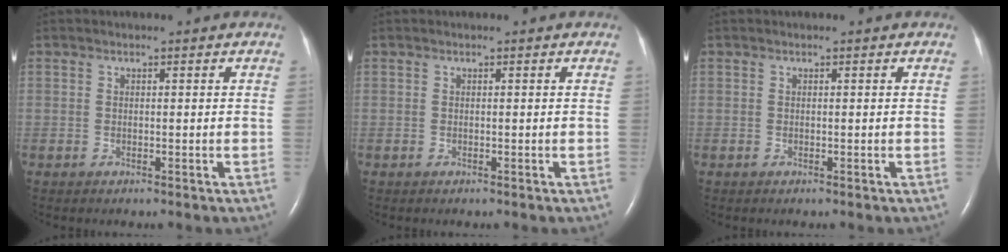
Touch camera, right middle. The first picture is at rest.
{"total": 0.0}
{"total": 0.0}